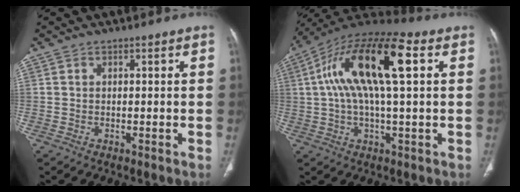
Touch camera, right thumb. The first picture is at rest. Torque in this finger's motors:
{"motor_torque": [2.42, 2.59, 1.25, -0.71, 0.32]}